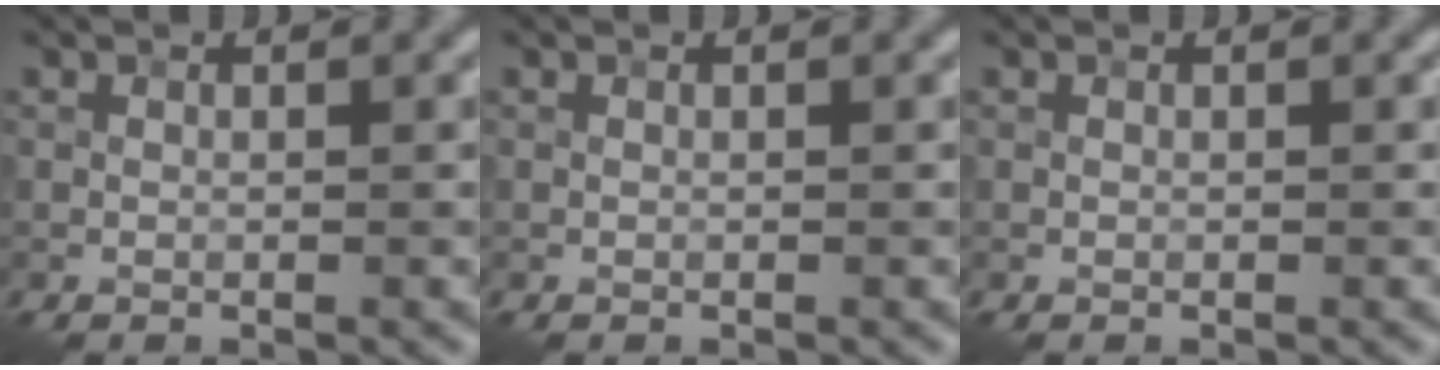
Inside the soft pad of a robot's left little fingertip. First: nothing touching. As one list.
[{"total": 0.0}, {"total": 0.0}]